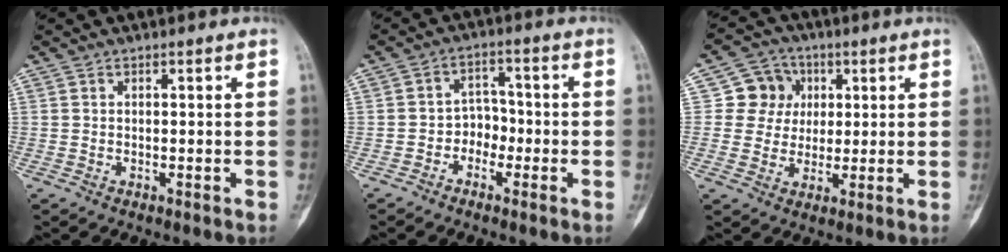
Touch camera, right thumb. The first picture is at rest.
{"total": 4.7, "force": [-2.2, 3.7, 1.8], "torque": [0.001, 0.027, -0.049]}
{"total": 8.0, "force": [1.8, 7.5, 2.0], "torque": [0.012, 0.006, 0.025]}